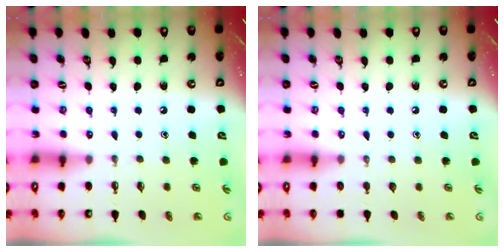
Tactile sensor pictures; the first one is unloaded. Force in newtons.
{"total": 0.0}